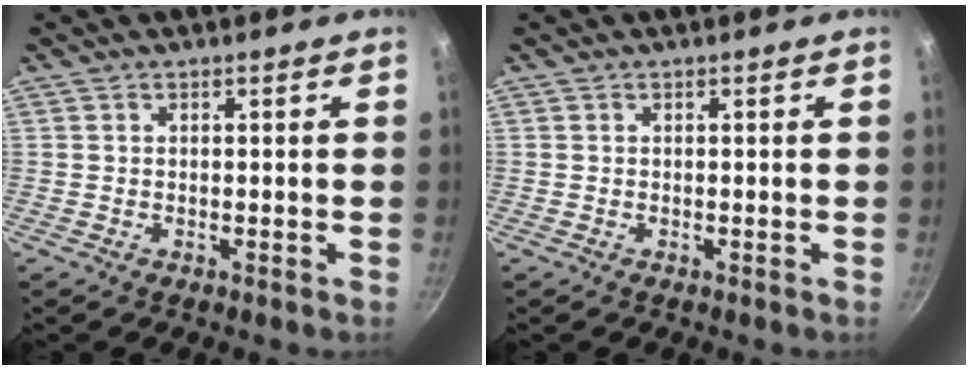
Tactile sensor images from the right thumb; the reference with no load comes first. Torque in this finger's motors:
{"motor_torque": [-0.42, 0.16, -0.24, 0.07, 0.00]}